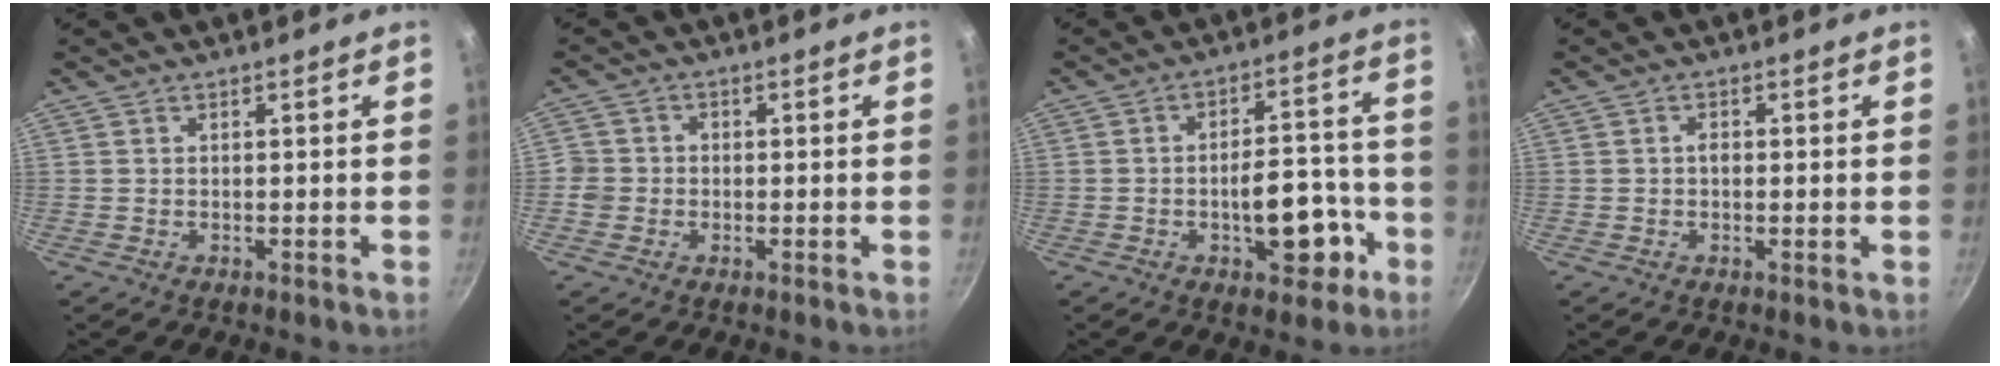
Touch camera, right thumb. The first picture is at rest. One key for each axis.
{"total": 3.2, "fx": -1.1, "fy": 2.9, "fz": 0.9, "tx": -0.003, "ty": 0.009, "tz": -0.025}
{"total": 11.6, "fx": -4.3, "fy": 6.0, "fz": 8.9, "tx": -0.084, "ty": 0.044, "tz": -0.051}
{"total": 1.5, "fx": 0.0, "fy": 0.9, "fz": 1.3, "tx": -0.020, "ty": 0.003, "tz": -0.004}